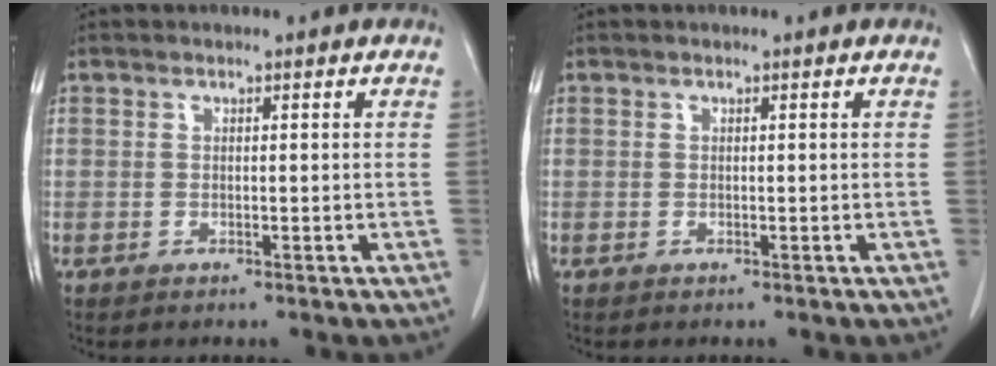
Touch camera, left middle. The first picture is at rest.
{"total": 0.0}